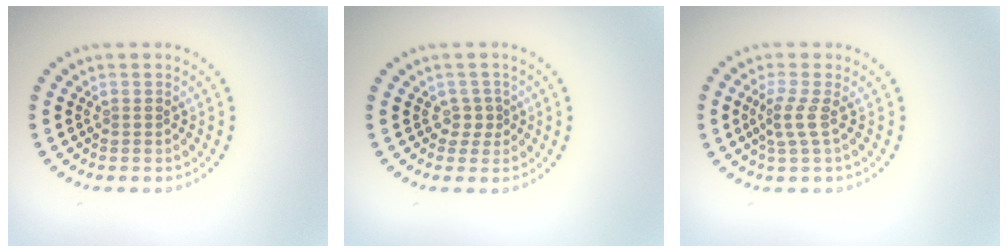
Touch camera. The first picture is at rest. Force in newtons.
{"total": 1.4, "press": 0.9, "slide": 1.0}
{"total": 2.0, "press": 1.4, "slide": 1.4}